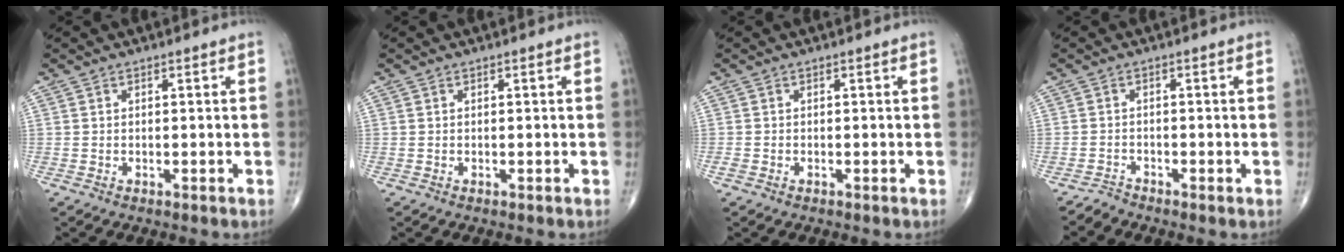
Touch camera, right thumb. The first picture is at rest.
{"total": 0.0}
{"total": 0.8, "force": [-0.3, 0.6, 0.4], "torque": [-0.021, -0.003, -0.008]}
{"total": 1.3, "force": [-1.3, 0.1, -0.3], "torque": [0.009, -0.007, -0.029]}